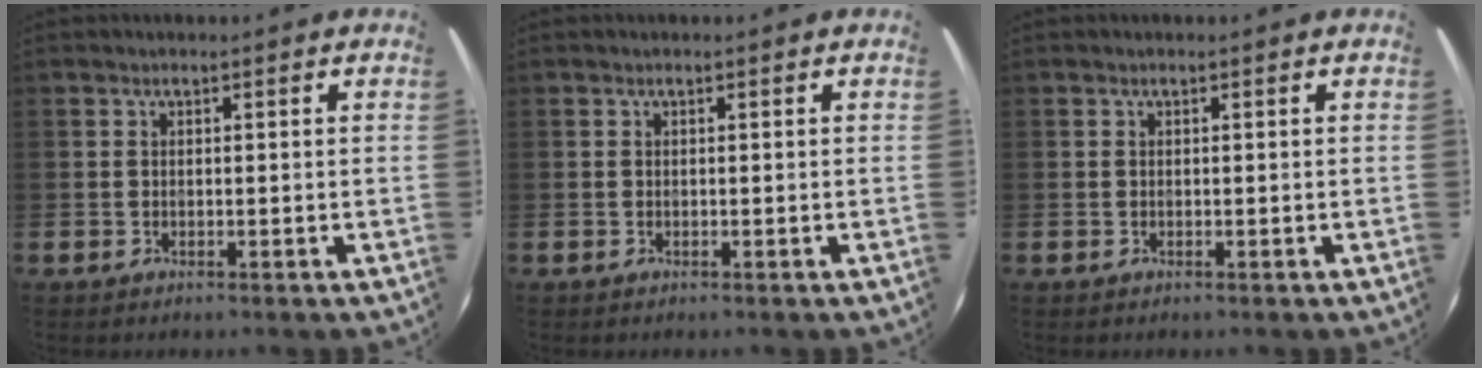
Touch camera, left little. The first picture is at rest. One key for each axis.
{"total": 0.0}
{"total": 0.0}